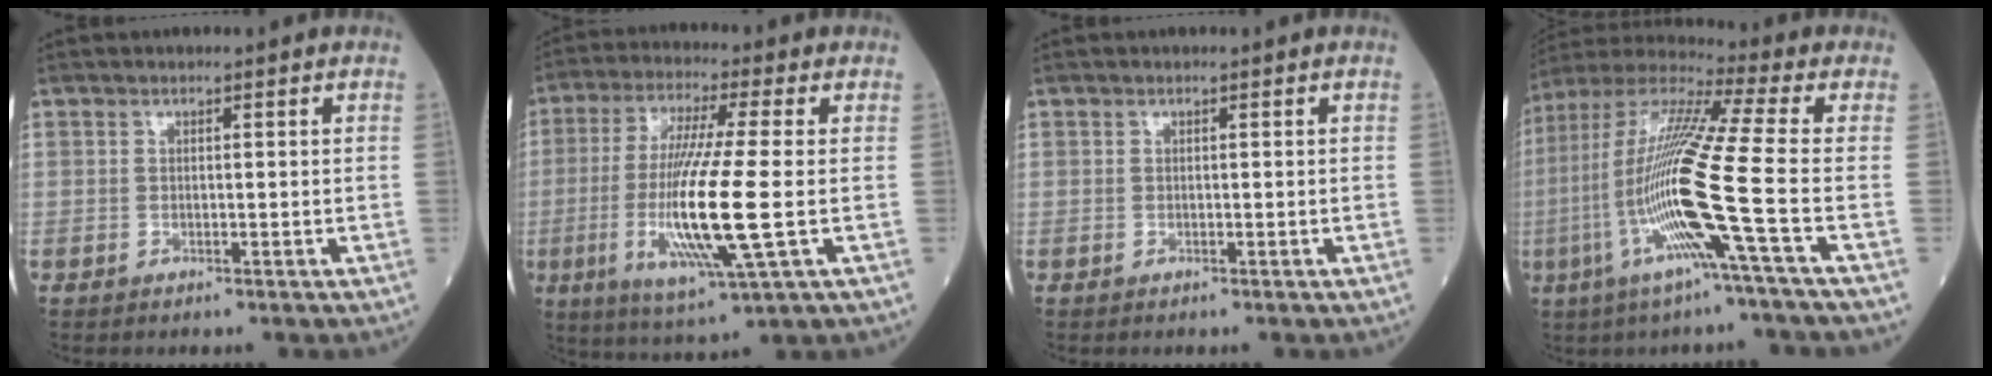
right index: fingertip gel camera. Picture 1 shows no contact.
{"total": 14.9, "force": [-2.3, 0.2, 14.8], "torque": [-0.301, -0.021, -0.047]}
{"total": 0.0}
{"total": 17.4, "force": [-4.7, -1.8, 16.7], "torque": [-0.339, -0.013, -0.107]}